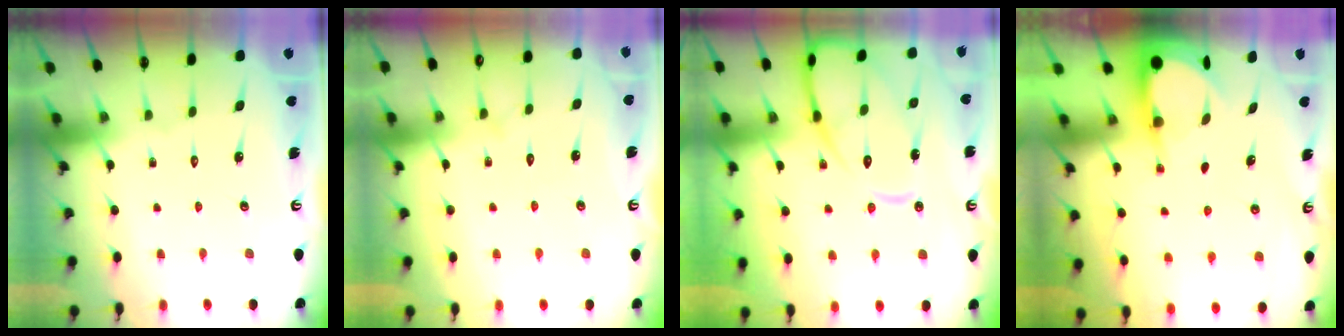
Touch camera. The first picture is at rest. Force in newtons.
{"total": 3.9, "press": 3.9, "slide": 0.4}
{"total": 13.6, "press": 13.5, "slide": 1.2}
{"total": 3.9, "press": 3.9, "slide": 0.3}